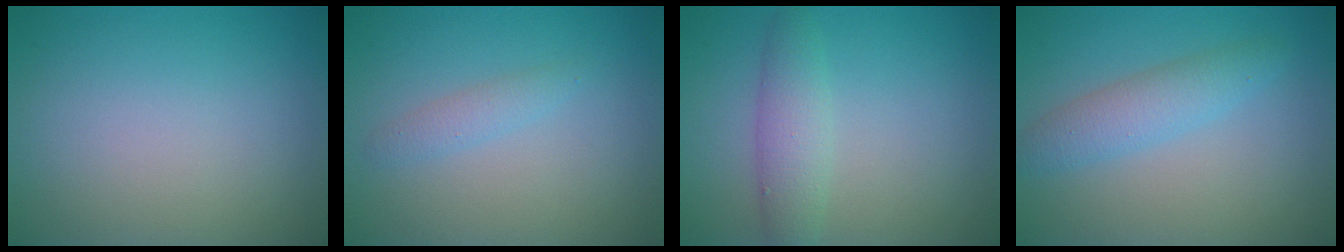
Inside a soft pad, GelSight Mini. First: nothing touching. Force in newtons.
{"total": 1.3, "press": 1.3, "slide": 0.0}
{"total": 2.9, "press": 2.9, "slide": 0.0}
{"total": 2.9, "press": 2.9, "slide": 0.0}